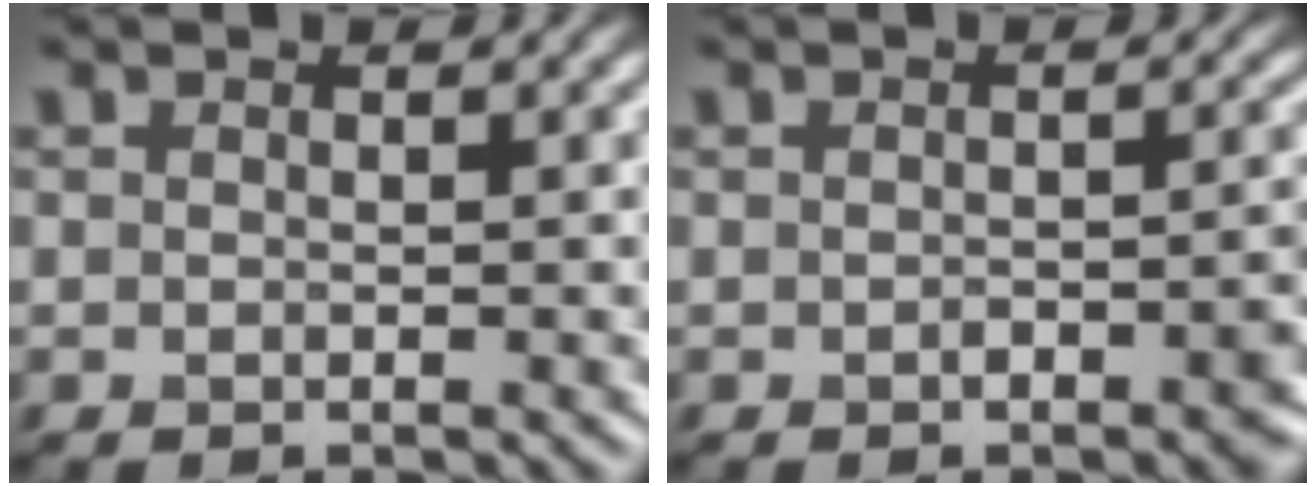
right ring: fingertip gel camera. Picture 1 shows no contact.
{"total": 2.4, "force": [-1.1, 1.2, 1.8], "torque": [-0.020, 0.005, -0.013]}